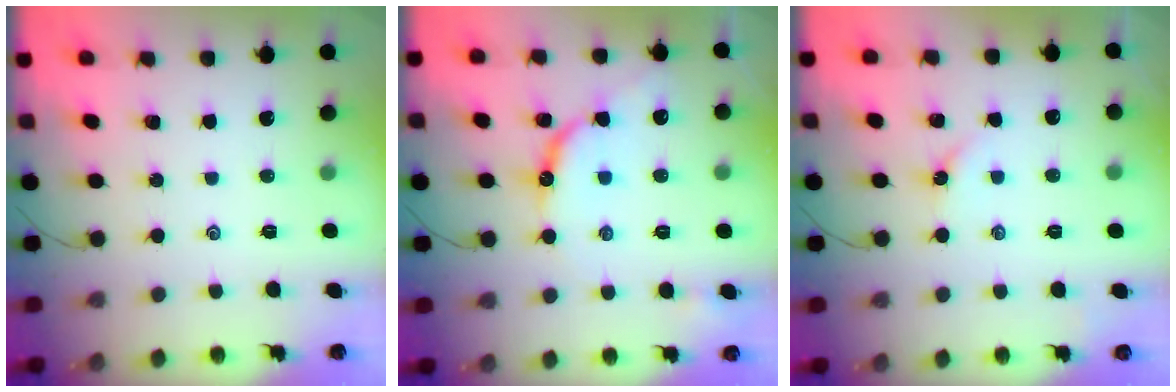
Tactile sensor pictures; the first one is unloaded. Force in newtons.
{"total": 10.3, "press": 10.2, "slide": 1.0}
{"total": 2.7, "press": 2.6, "slide": 0.5}